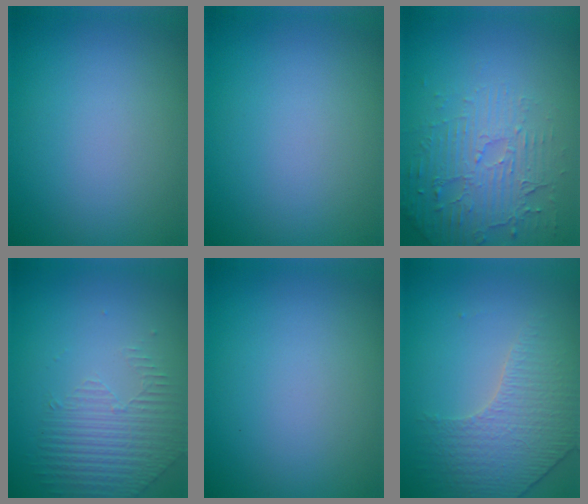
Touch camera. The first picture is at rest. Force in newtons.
{"total": 0.0}
{"total": 4.6, "press": 3.6, "slide": 2.8}
{"total": 1.7, "press": 1.3, "slide": 1.1}
{"total": 0.0}
{"total": 3.9, "press": 3.2, "slide": 2.2}